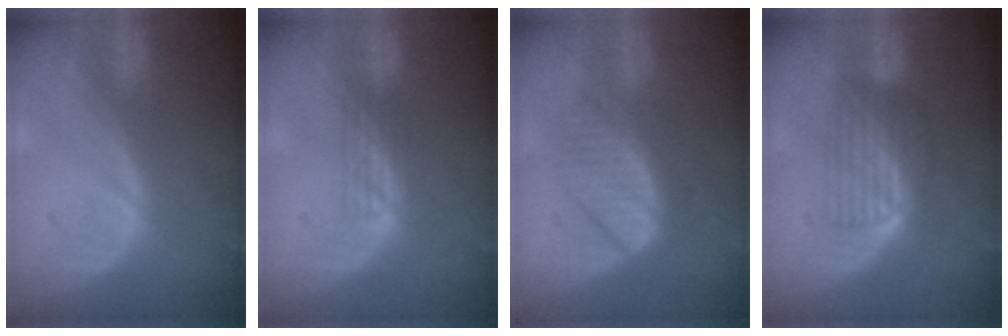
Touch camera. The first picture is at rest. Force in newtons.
{"total": 2.2, "press": 1.8, "slide": 1.2}
{"total": 6.8, "press": 6.0, "slide": 3.3}
{"total": 6.9, "press": 5.8, "slide": 3.7}